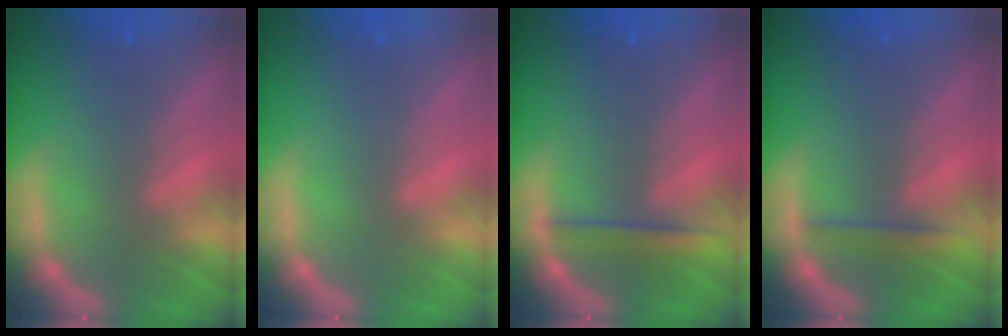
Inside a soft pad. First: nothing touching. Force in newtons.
{"total": 0.0}
{"total": 2.5}
{"total": 2.0}